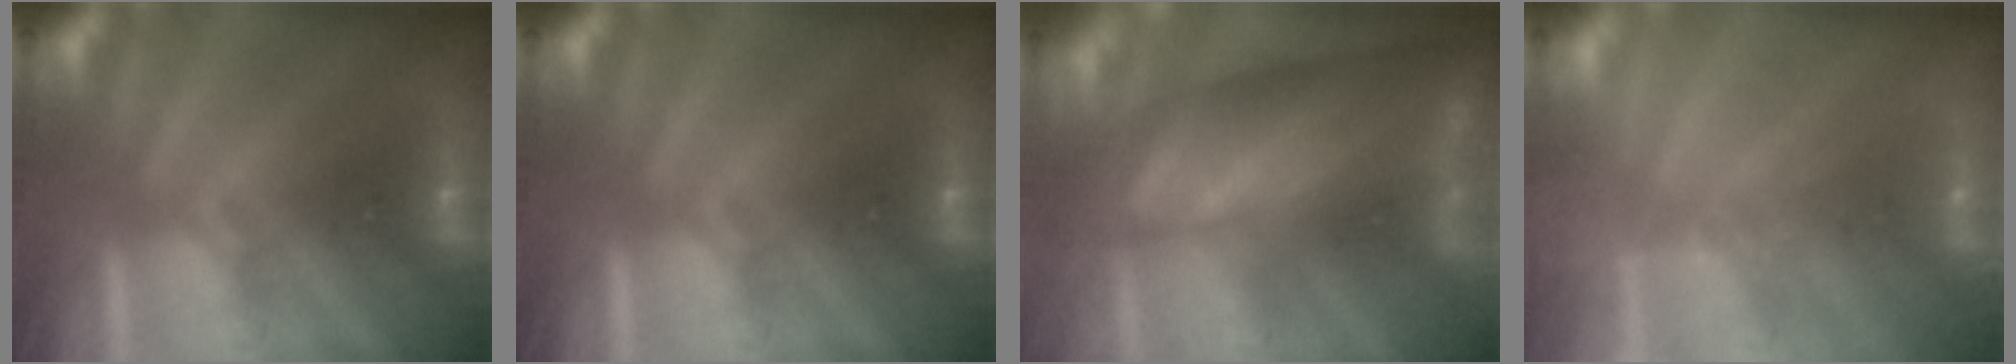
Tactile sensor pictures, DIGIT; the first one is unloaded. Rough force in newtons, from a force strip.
{"total": 0.0}
{"total": 10.5}
{"total": 2.3}